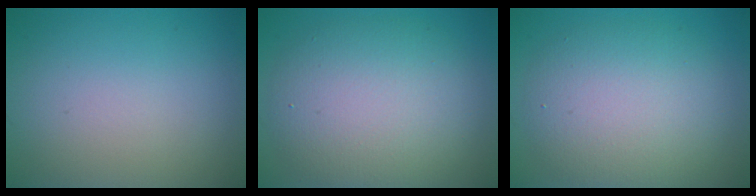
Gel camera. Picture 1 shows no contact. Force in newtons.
{"total": 8.1, "press": 8.1, "slide": 0.4}
{"total": 6.8, "press": 6.8, "slide": 0.3}